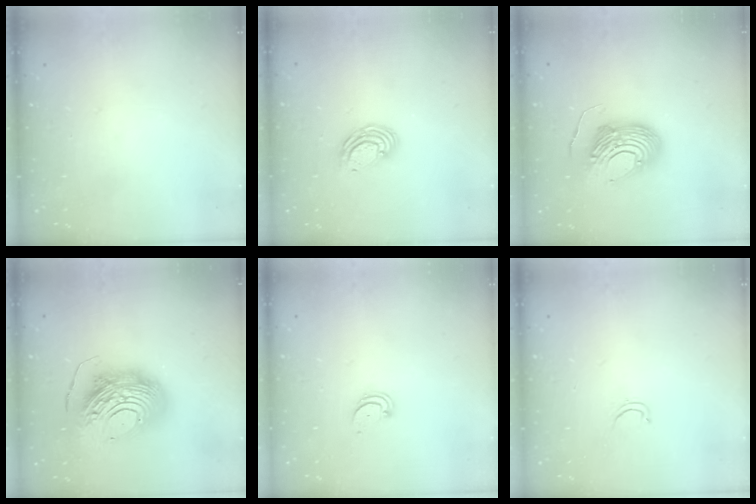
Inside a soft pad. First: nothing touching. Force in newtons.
{"total": 7.5, "press": 7.4, "slide": 1.3}
{"total": 12.6, "press": 12.6, "slide": 1.4}
{"total": 17.9, "press": 17.8, "slide": 1.9}
{"total": 1.8, "press": 1.8, "slide": 0.2}
{"total": 2.6, "press": 2.5, "slide": 0.4}